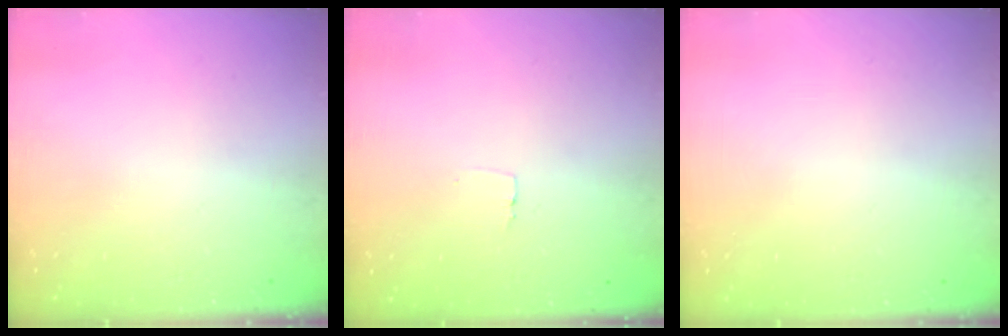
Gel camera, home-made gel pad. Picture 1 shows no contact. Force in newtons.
{"total": 2.3, "press": 2.3, "slide": 0.1}
{"total": 0.0}